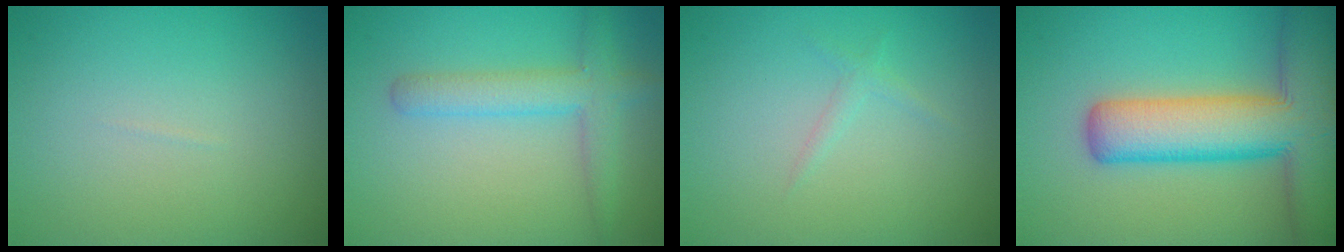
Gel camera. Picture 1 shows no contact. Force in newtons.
{"total": 3.2, "press": 3.2, "slide": 0.1}
{"total": 0.7, "press": 0.7, "slide": 0.1}
{"total": 10.4, "press": 10.4, "slide": 0.6}